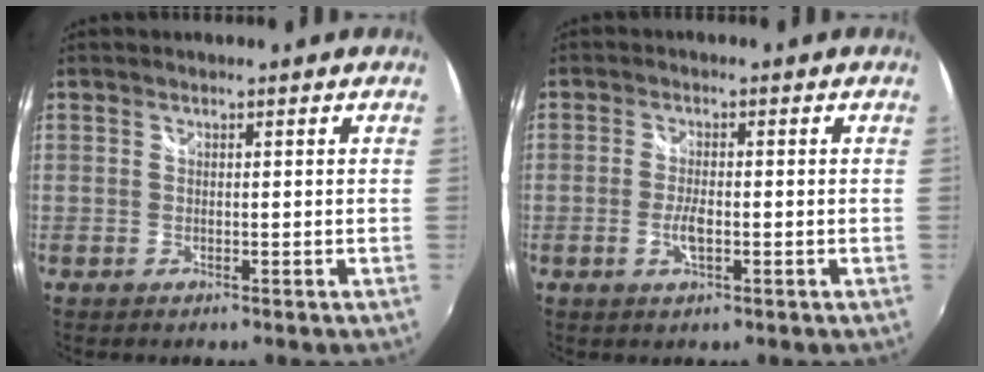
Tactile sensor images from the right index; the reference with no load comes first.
{"total": 3.3, "force": [-1.0, 1.1, 3.0], "torque": [-0.063, -0.004, -0.020]}